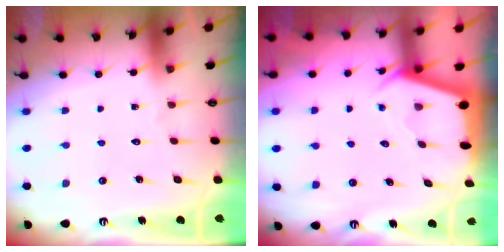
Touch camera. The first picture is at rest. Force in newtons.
{"total": 2.2, "press": 2.2, "slide": 0.3}